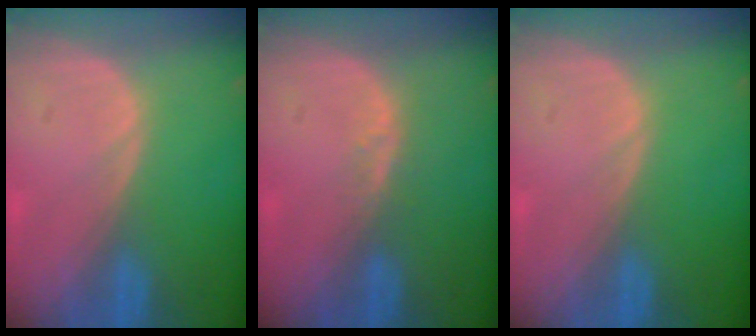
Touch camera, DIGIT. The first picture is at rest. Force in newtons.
{"total": 1.9, "press": 1.4, "slide": 1.3}
{"total": 0.0}